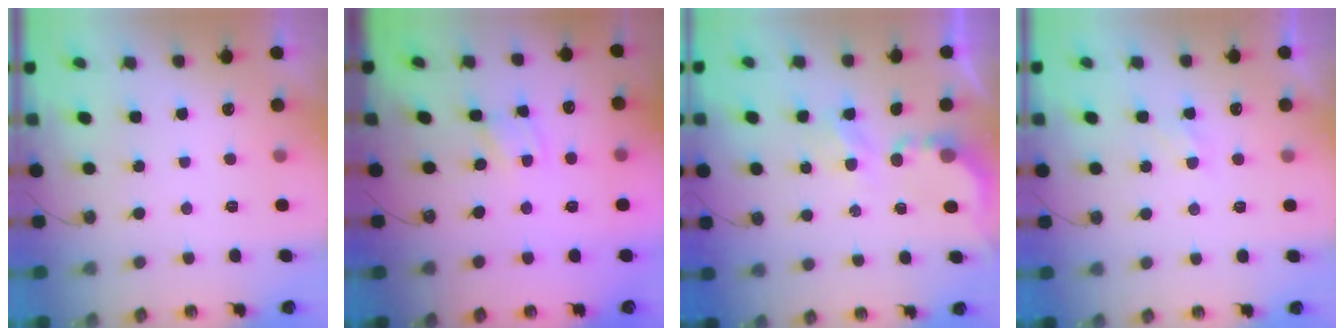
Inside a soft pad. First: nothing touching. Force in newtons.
{"total": 1.3, "press": 1.3, "slide": 0.0}
{"total": 4.0, "press": 4.0, "slide": 0.3}
{"total": 2.9, "press": 2.9, "slide": 0.4}